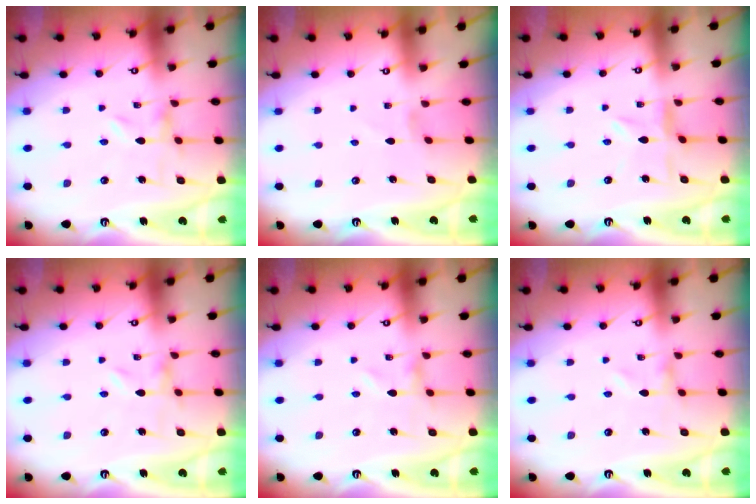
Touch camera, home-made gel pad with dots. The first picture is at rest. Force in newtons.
{"total": 0.0}
{"total": 2.8, "press": 2.7, "slide": 0.3}
{"total": 0.0}
{"total": 0.0}
{"total": 0.0}